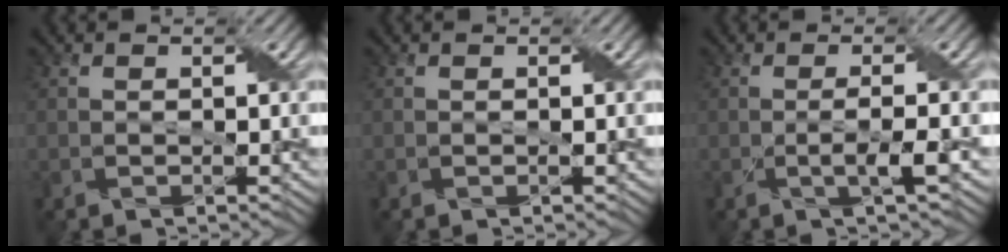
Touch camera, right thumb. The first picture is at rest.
{"total": 0.0}
{"total": 2.6, "force": [-0.5, 0.2, 2.5], "torque": [-0.046, 0.006, -0.016]}